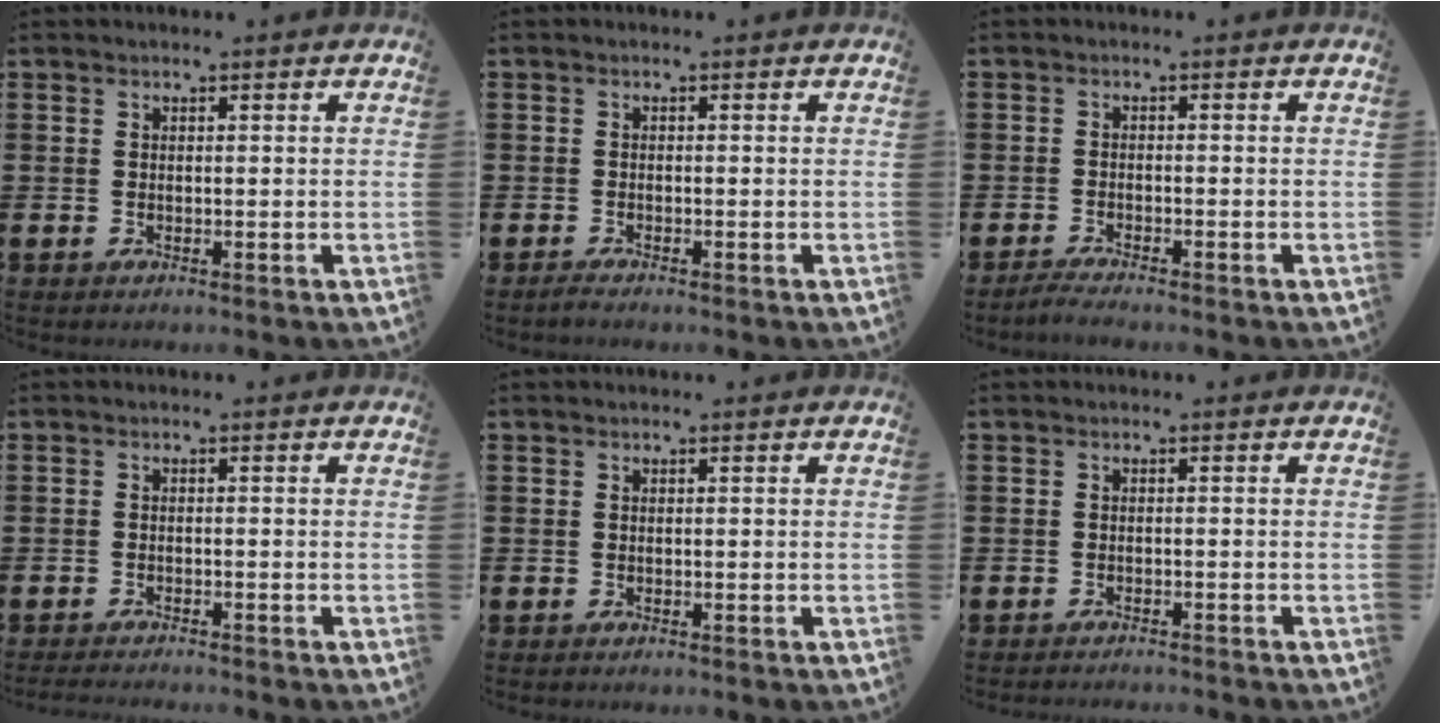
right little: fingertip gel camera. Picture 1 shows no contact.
{"total": 0.8, "force": [-0.6, 0.0, 0.6], "torque": [-0.010, -0.003, -0.012]}
{"total": 1.6, "force": [-1.4, -0.1, 0.7], "torque": [-0.012, 0.001, -0.026]}
{"total": 1.0, "force": [-1.0, -0.1, 0.2], "torque": [-0.004, -0.002, -0.020]}
{"total": 0.0}
{"total": 0.8, "force": [-0.8, -0.1, 0.0], "torque": [-0.001, -0.001, -0.017]}